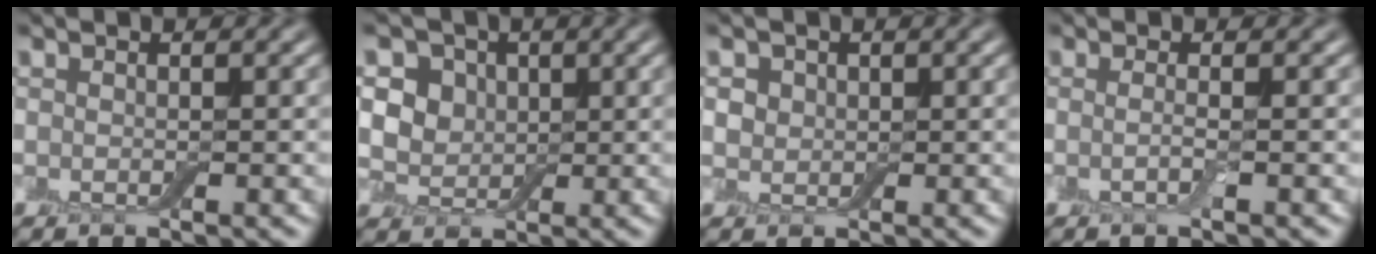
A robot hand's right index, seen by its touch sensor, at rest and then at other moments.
{"total": 5.4, "force": [1.7, 4.4, 2.6], "torque": [-0.045, 0.011, 0.016]}
{"total": 1.7, "force": [0.6, 1.5, 0.6], "torque": [-0.016, 0.002, 0.012]}
{"total": 1.5, "force": [-0.2, 0.4, 1.4], "torque": [-0.022, -0.006, -0.011]}